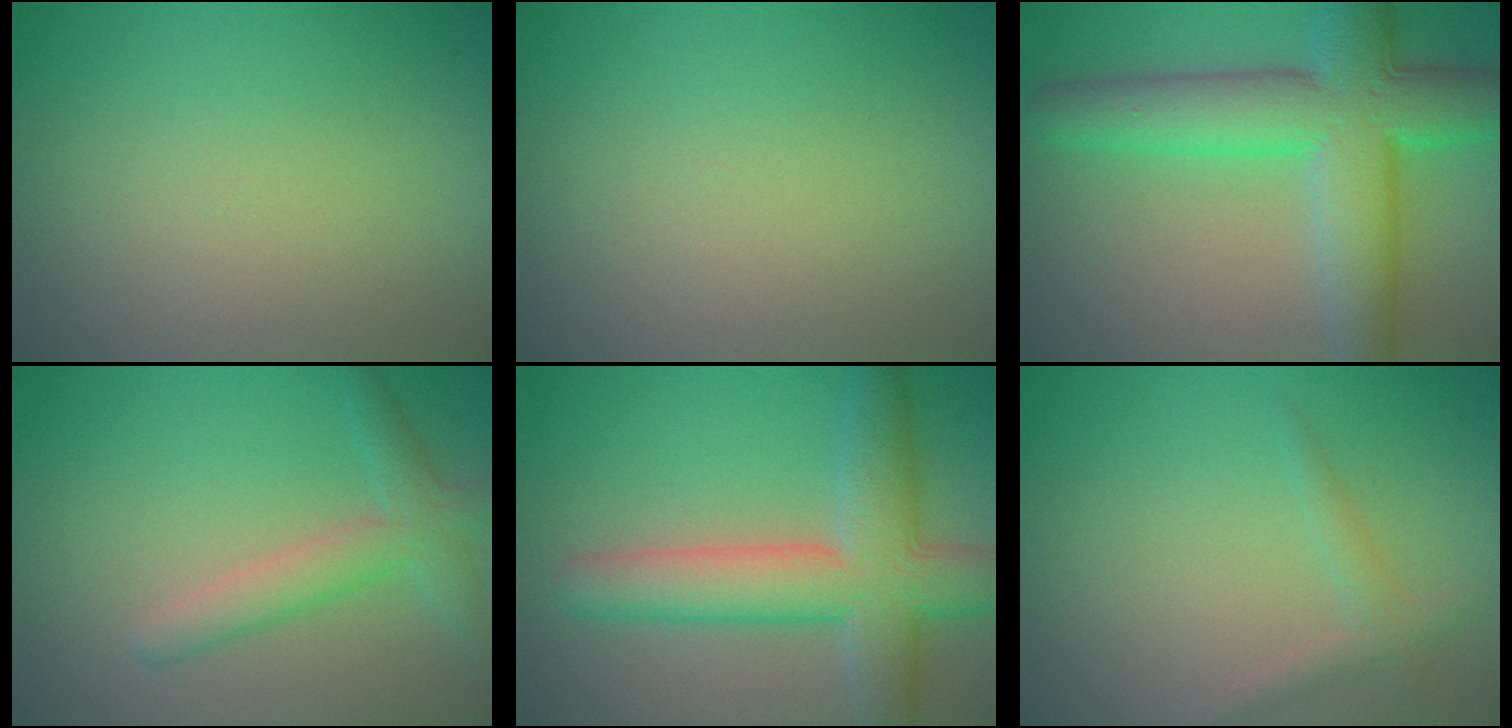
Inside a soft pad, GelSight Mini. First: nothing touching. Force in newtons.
{"total": 0.0}
{"total": 9.3, "press": 9.3, "slide": 0.3}
{"total": 3.2, "press": 3.2, "slide": 0.2}
{"total": 7.5, "press": 7.5, "slide": 0.5}
{"total": 1.6, "press": 1.6, "slide": 0.1}